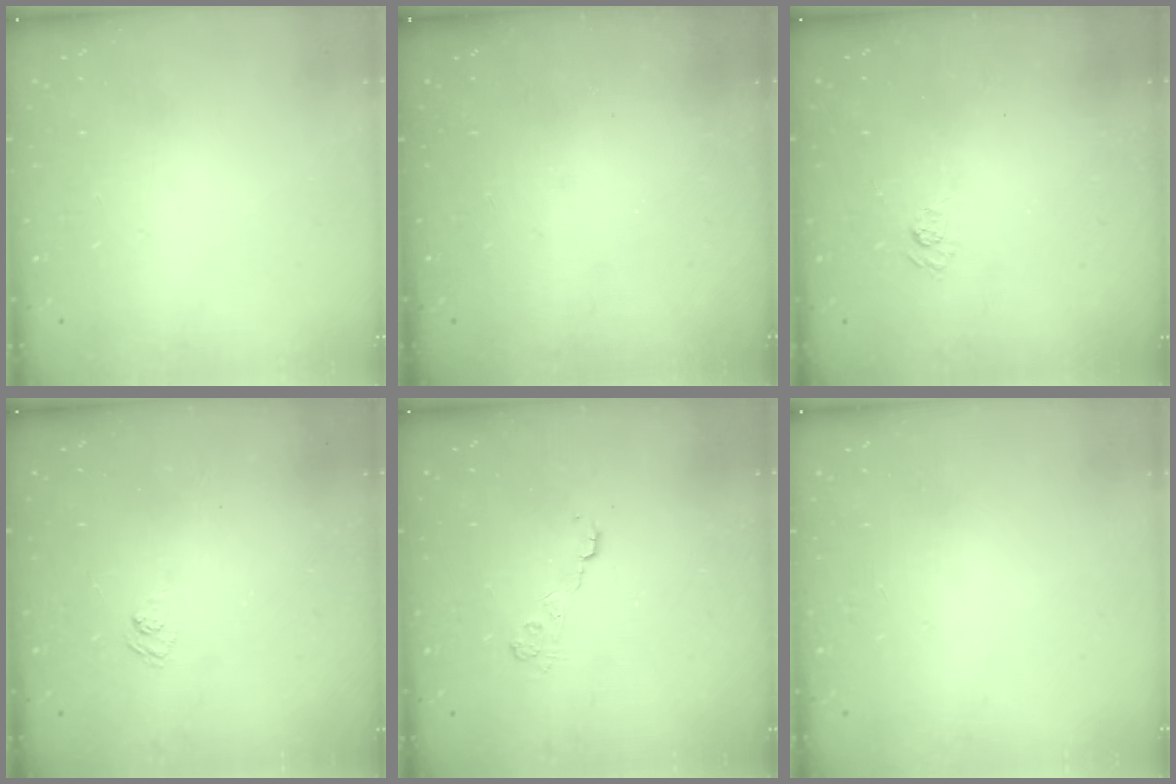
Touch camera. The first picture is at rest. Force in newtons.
{"total": 2.3, "press": 2.2, "slide": 0.8}
{"total": 3.9, "press": 3.6, "slide": 1.4}
{"total": 2.4, "press": 2.0, "slide": 1.3}
{"total": 3.6, "press": 3.4, "slide": 1.2}
{"total": 0.0}